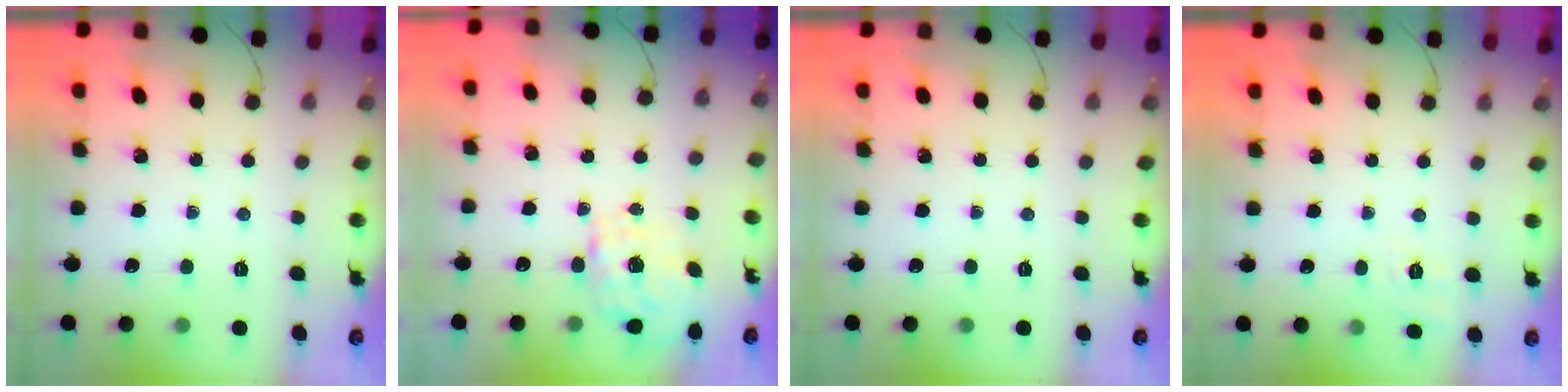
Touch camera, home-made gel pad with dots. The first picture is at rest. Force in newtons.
{"total": 1.9, "press": 1.7, "slide": 0.7}
{"total": 0.0}
{"total": 7.3, "press": 6.9, "slide": 2.3}